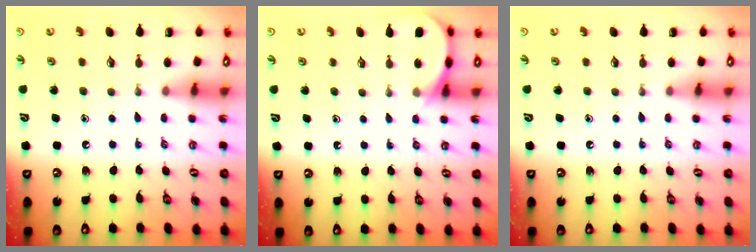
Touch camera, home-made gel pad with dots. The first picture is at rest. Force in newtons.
{"total": 4.8, "press": 4.7, "slide": 0.6}
{"total": 0.0}